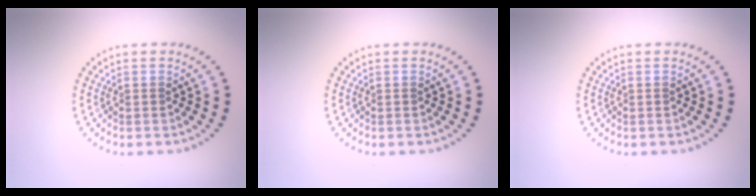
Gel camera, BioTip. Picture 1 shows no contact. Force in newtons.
{"total": 0.0}
{"total": 0.0}